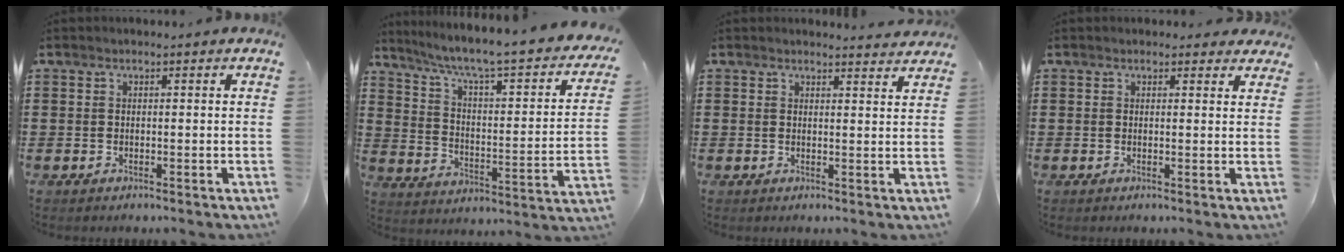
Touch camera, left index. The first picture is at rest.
{"total": 4.9, "force": [4.1, -0.5, 2.6], "torque": [-0.071, -0.045, 0.056]}
{"total": 2.1, "force": [2.1, 0.0, 0.3], "torque": [-0.002, -0.009, 0.038]}
{"total": 1.4, "force": [1.1, 0.8, 0.3], "torque": [-0.002, 0.004, 0.019]}